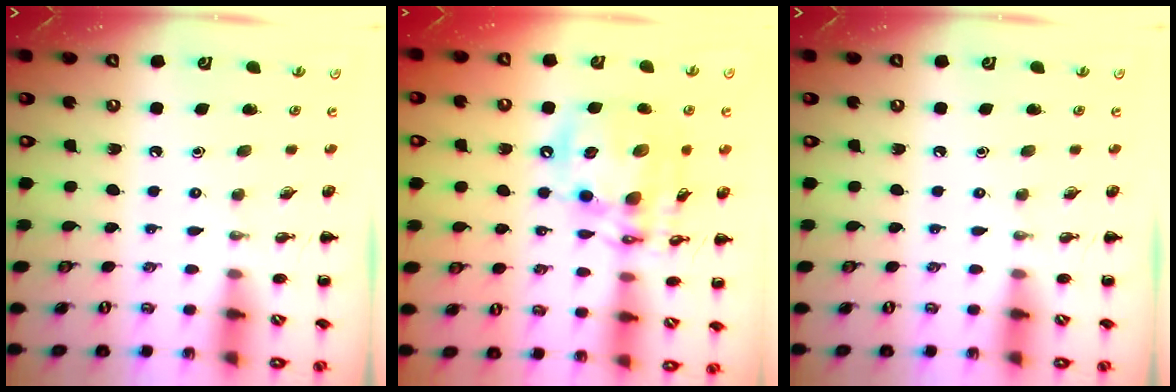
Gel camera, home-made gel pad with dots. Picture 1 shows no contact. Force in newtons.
{"total": 16.4, "press": 16.0, "slide": 3.5}
{"total": 0.0}